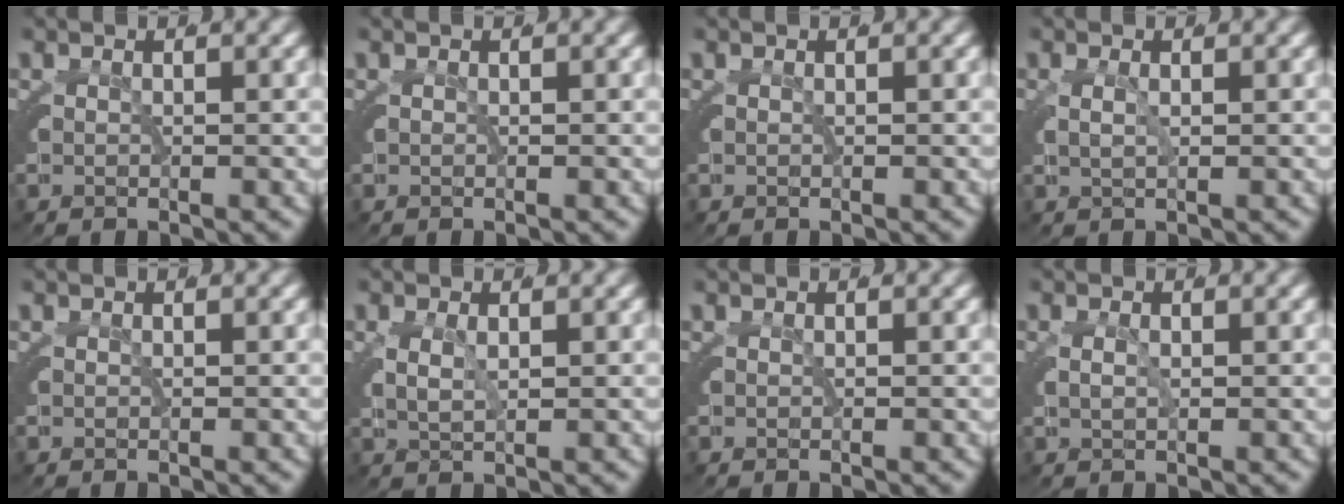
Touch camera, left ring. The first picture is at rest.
{"total": 0.0}
{"total": 0.0}
{"total": 0.0}
{"total": 0.0}
{"total": 0.8, "force": [0.1, 0.7, 0.3], "torque": [-0.013, -0.004, 0.003]}
{"total": 0.0}
{"total": 0.0}